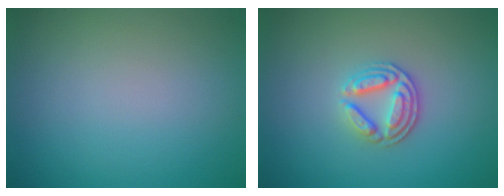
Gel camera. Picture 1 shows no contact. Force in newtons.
{"total": 3.4, "press": 2.8, "slide": 1.9}